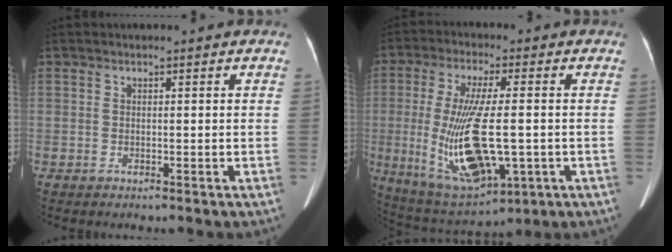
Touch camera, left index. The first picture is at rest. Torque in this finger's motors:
{"motor_torque": [1.89, -0.26, 0.39, 0.21]}